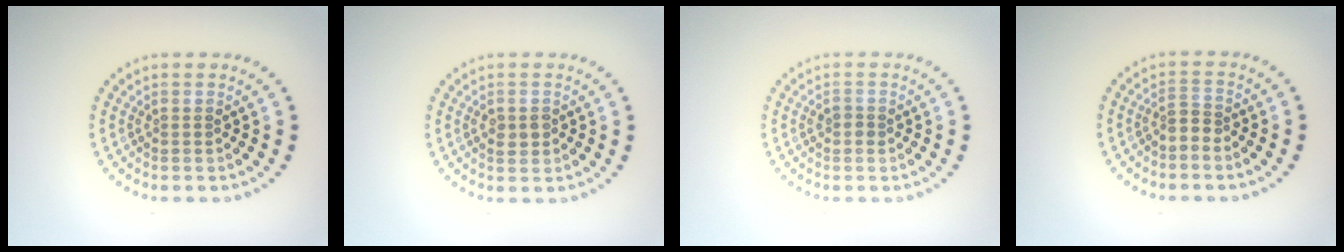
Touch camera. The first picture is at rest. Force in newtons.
{"total": 1.5, "press": 1.5, "slide": 0.4}
{"total": 0.9, "press": 0.9, "slide": 0.2}
{"total": 1.7, "press": 1.3, "slide": 1.2}